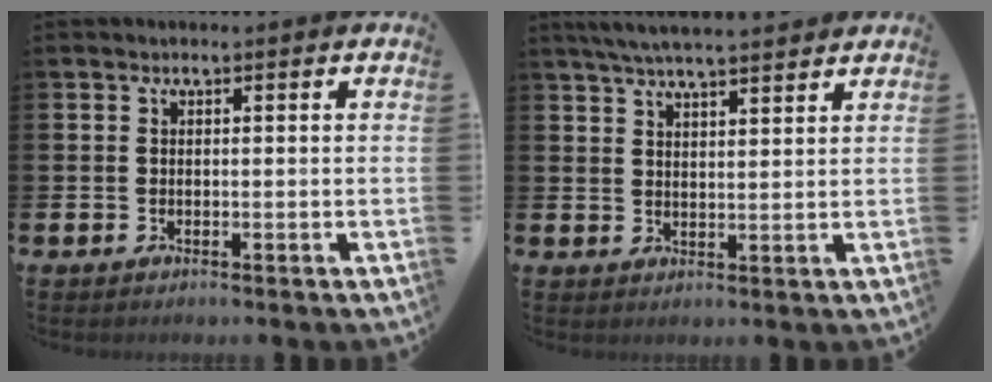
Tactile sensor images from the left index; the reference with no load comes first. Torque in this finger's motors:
{"motor_torque": [0.94, -0.93, 0.71, 0.21]}